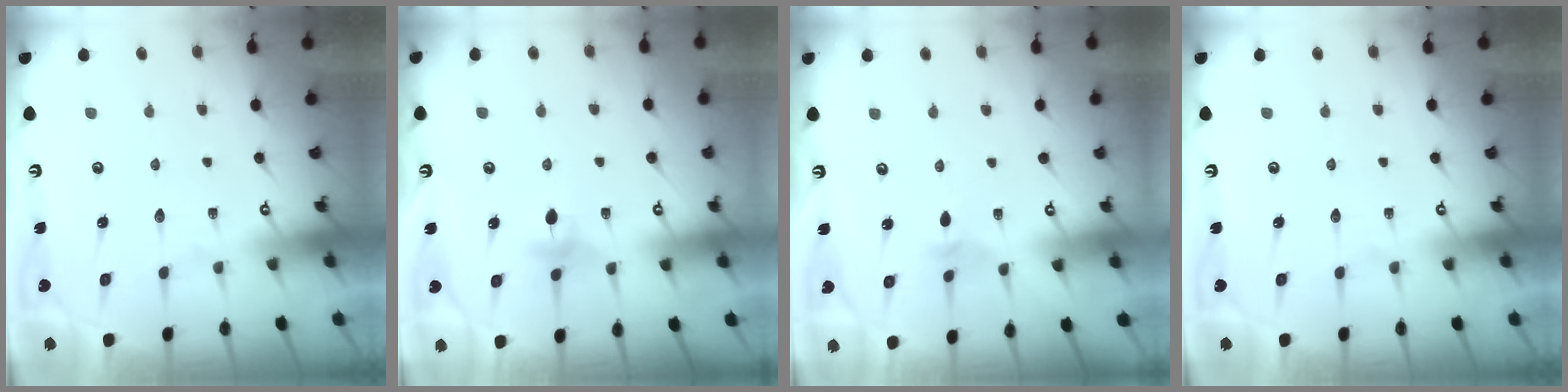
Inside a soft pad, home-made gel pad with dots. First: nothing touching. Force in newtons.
{"total": 4.0, "press": 3.9, "slide": 0.8}
{"total": 2.6, "press": 2.5, "slide": 0.7}
{"total": 0.0}